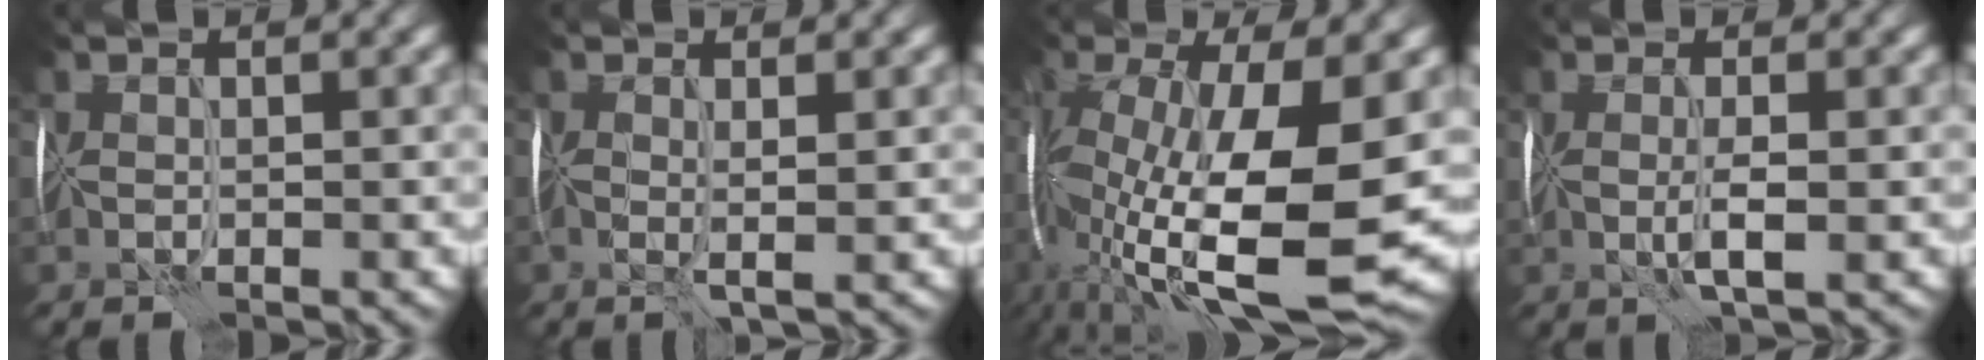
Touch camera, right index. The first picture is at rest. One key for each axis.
{"total": 1.8, "fx": 0.4, "fy": 0.0, "fz": 1.8, "tx": -0.034, "ty": -0.003, "tz": 0.006}
{"total": 15.3, "fx": -2.2, "fy": 5.9, "fz": 13.9, "tx": -0.276, "ty": -0.013, "tz": -0.033}
{"total": 2.1, "fx": 0.2, "fy": 0.1, "fz": 2.1, "tx": -0.046, "ty": -0.003, "tz": 0.004}